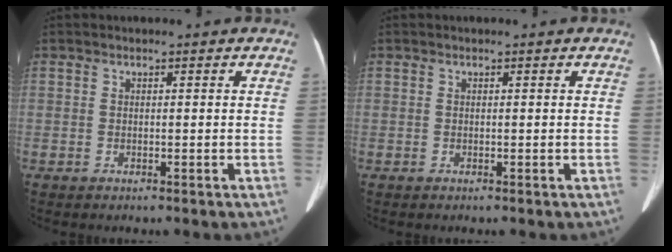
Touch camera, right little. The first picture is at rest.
{"total": 0.0}